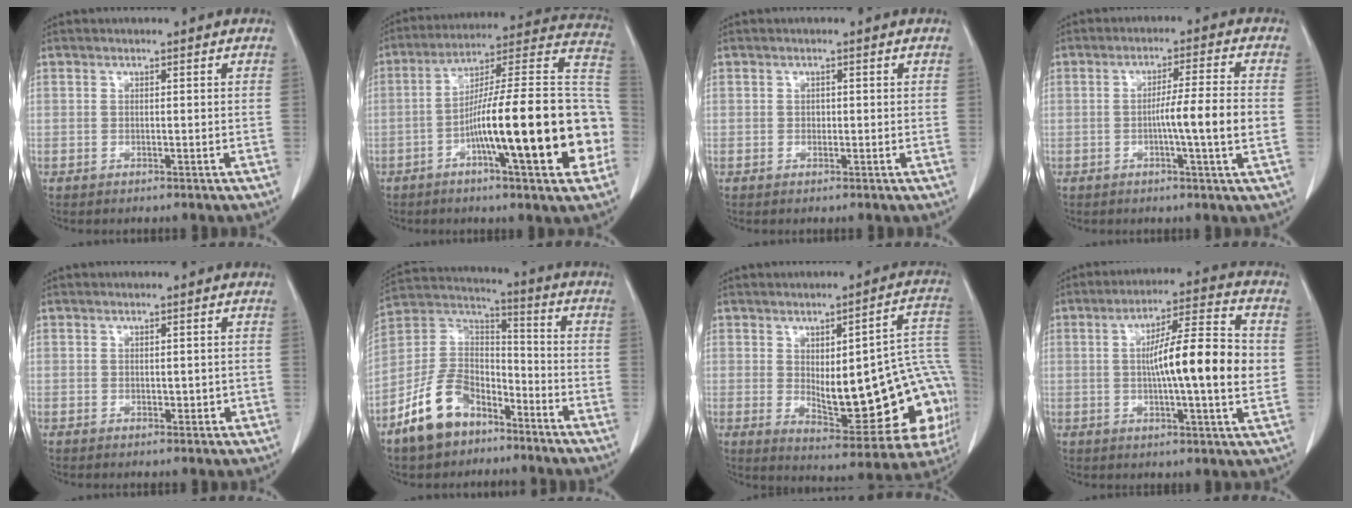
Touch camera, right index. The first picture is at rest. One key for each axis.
{"total": 23.9, "fx": -6.2, "fy": 2.6, "fz": 22.9, "tx": -0.276, "ty": 0.021, "tz": -0.096}
{"total": 0.6, "fx": 0.0, "fy": 0.5, "fz": 0.2, "tx": -0.002, "ty": 0.002, "tz": -0.001}
{"total": 7.7, "fx": -1.2, "fy": -0.9, "fz": 7.5, "tx": -0.117, "ty": 0.001, "tz": -0.020}
{"total": 1.4, "fx": -0.1, "fy": 0.9, "fz": 1.1, "tx": -0.011, "ty": 0.001, "tz": 0.002}
{"total": 12.8, "fx": -8.0, "fy": 7.5, "fz": 6.7, "tx": -0.145, "ty": 0.022, "tz": -0.152}
{"total": 22.0, "fx": -2.0, "fy": 6.4, "fz": 20.9, "tx": -0.197, "ty": 0.023, "tz": 0.000}
{"total": 14.5, "fx": 0.4, "fy": 1.0, "fz": 14.4, "tx": -0.226, "ty": 0.010, "tz": -0.002}